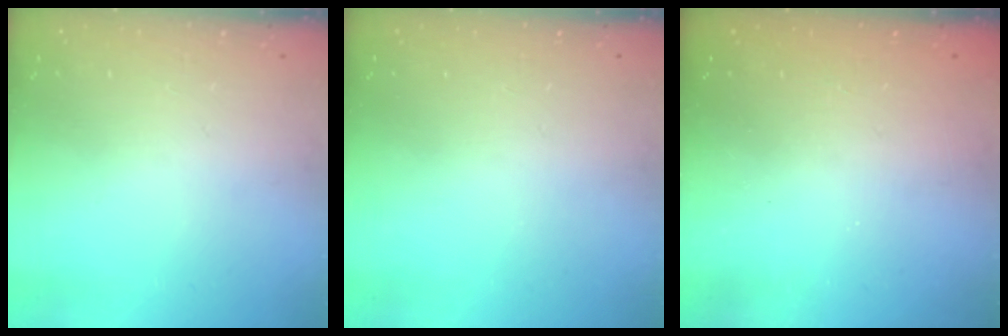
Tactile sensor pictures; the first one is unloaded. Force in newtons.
{"total": 0.0}
{"total": 2.2, "press": 2.1, "slide": 0.7}